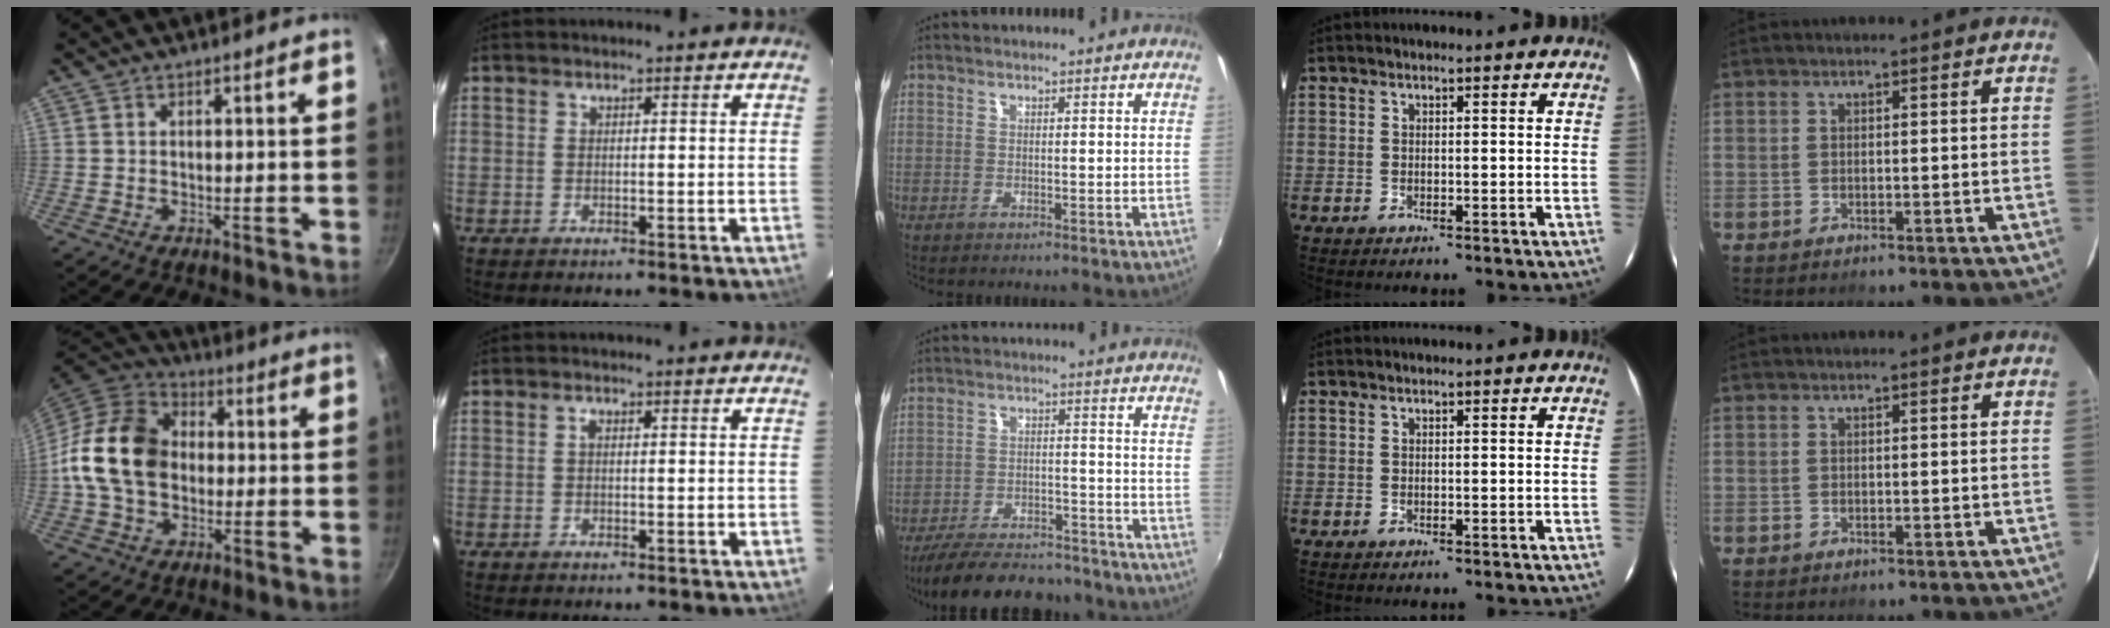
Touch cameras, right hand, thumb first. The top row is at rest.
{"thumb": {"total": 17.2, "force": [-0.4, 12.9, 11.4], "torque": [-0.183, 0.030, -0.023]}, "index": {"total": 0.6, "force": [0.0, 0.3, 0.4], "torque": [-0.008, 0.004, 0.000]}, "middle": {"total": 18.5, "force": [-15.8, 5.8, 7.7], "torque": [-0.164, -0.005, -0.224]}}